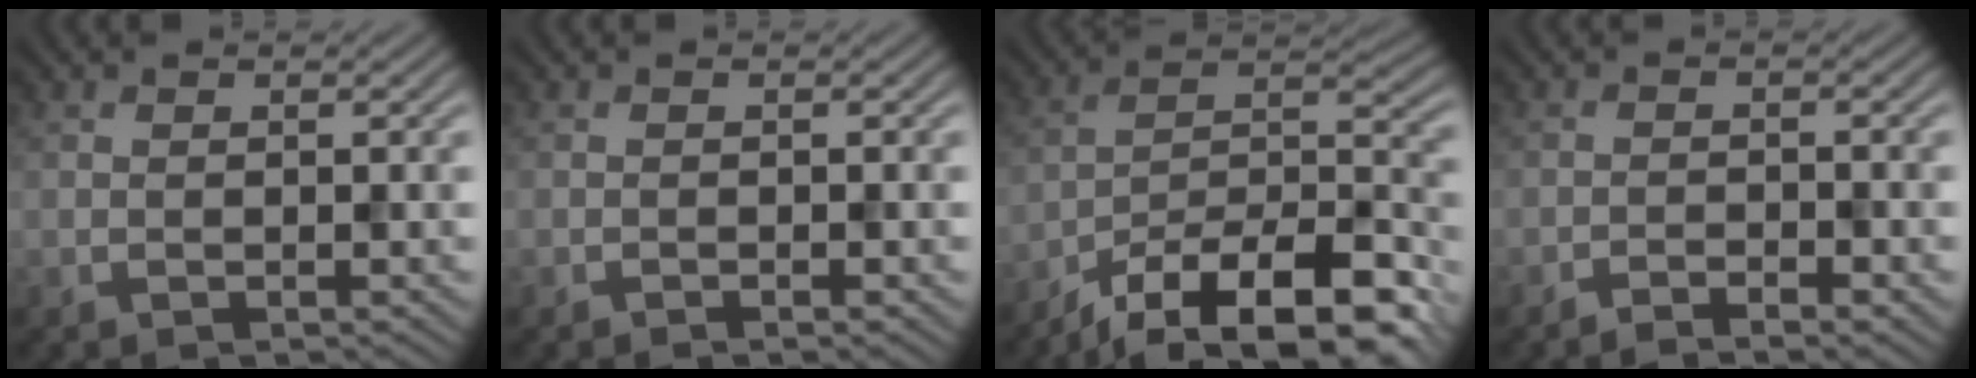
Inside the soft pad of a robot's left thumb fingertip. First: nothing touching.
{"total": 0.5, "force": [-0.4, 0.0, 0.3], "torque": [-0.004, 0.001, -0.007]}
{"total": 16.2, "force": [-12.9, 5.0, 8.5], "torque": [-0.154, -0.018, -0.197]}
{"total": 2.3, "force": [-1.9, 0.2, 1.3], "torque": [-0.026, 0.004, -0.035]}